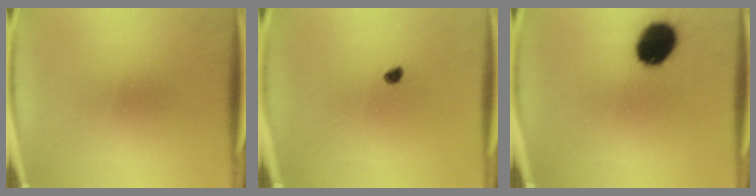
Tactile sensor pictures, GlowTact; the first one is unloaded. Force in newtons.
{"total": 1.3}
{"total": 13.5}